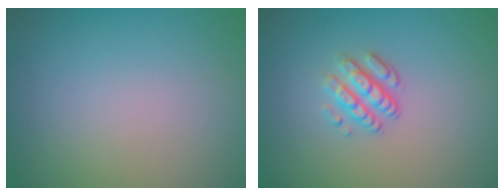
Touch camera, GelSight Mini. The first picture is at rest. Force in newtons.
{"total": 3.1, "press": 2.3, "slide": 2.0}